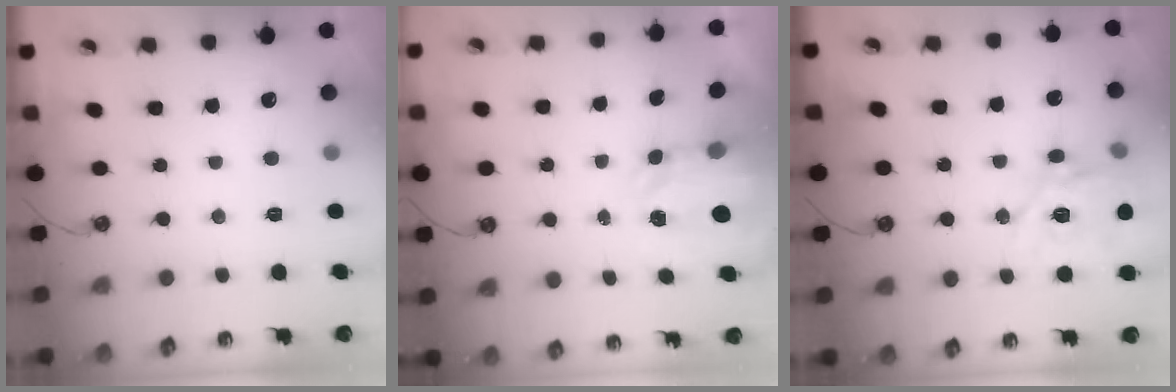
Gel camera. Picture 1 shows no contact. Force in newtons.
{"total": 3.6, "press": 3.5, "slide": 0.5}
{"total": 17.0, "press": 16.8, "slide": 2.4}